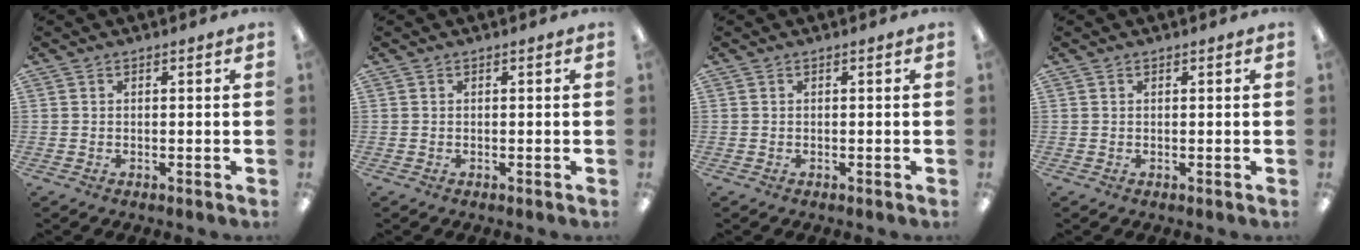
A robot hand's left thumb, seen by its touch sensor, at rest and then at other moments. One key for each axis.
{"total": 0.0}
{"total": 0.0}
{"total": 0.0}